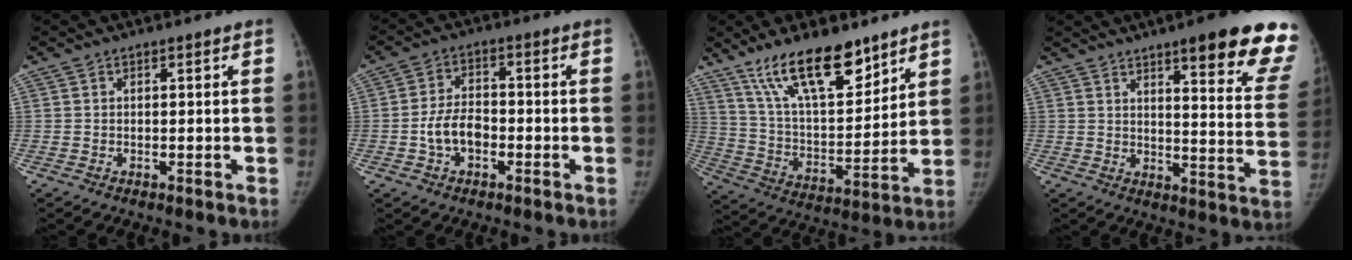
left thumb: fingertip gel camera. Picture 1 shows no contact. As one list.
[{"total": 6.6, "force": [-2.0, 4.3, 4.6], "torque": [-0.076, 0.023, -0.042]}, {"total": 18.9, "force": [13.1, 6.9, 11.7], "torque": [-0.164, -0.071, 0.239]}, {"total": 20.1, "force": [13.5, 3.4, 14.6], "torque": [-0.158, -0.063, 0.161]}]